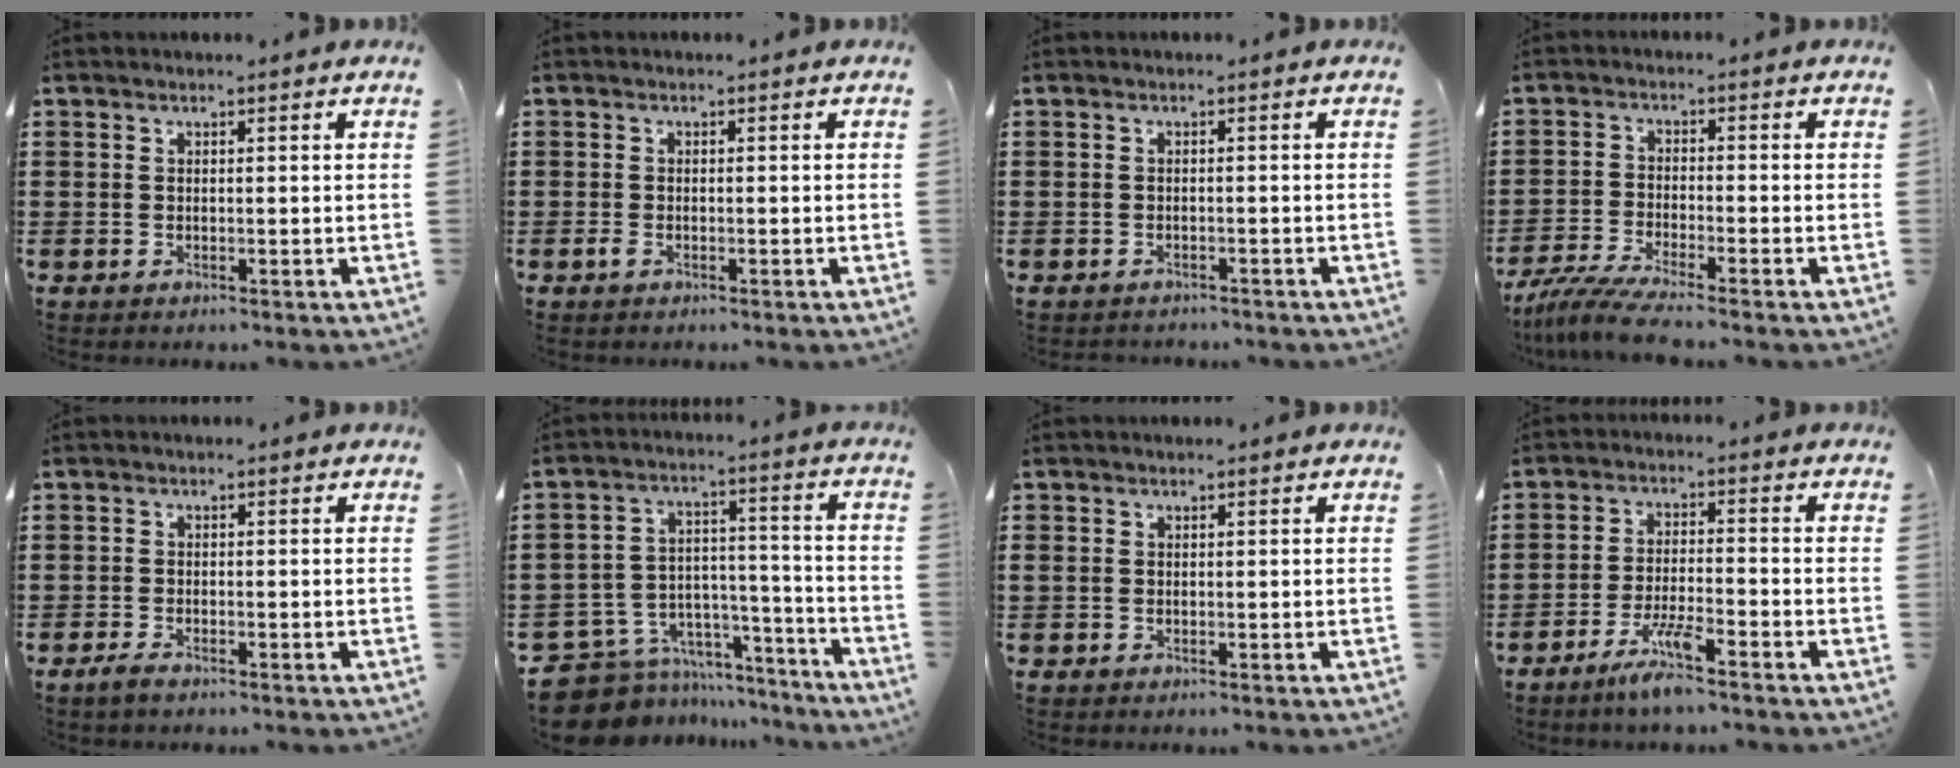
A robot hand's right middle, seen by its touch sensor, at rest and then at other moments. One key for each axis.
{"total": 1.1, "fx": -0.6, "fy": 0.5, "fz": 0.7, "tx": -0.024, "ty": -0.005, "tz": -0.013}
{"total": 1.0, "fx": -1.0, "fy": 0.1, "fz": 0.0, "tx": -0.004, "ty": -0.001, "tz": -0.021}
{"total": 5.1, "fx": -4.6, "fy": -0.1, "fz": 2.3, "tx": -0.066, "ty": -0.023, "tz": -0.093}
{"total": 1.4, "fx": -1.0, "fy": 0.4, "fz": 0.9, "tx": -0.025, "ty": -0.001, "tz": -0.023}
{"total": 7.9, "fx": -6.7, "fy": 4.1, "fz": 1.1, "tx": -0.034, "ty": 0.008, "tz": -0.126}
{"total": 0.6, "fx": 0.0, "fy": 0.5, "fz": 0.2, "tx": -0.004, "ty": 0.006, "tz": -0.001}
{"total": 5.3, "fx": -4.0, "fy": 0.4, "fz": 3.4, "tx": -0.076, "ty": -0.008, "tz": -0.078}